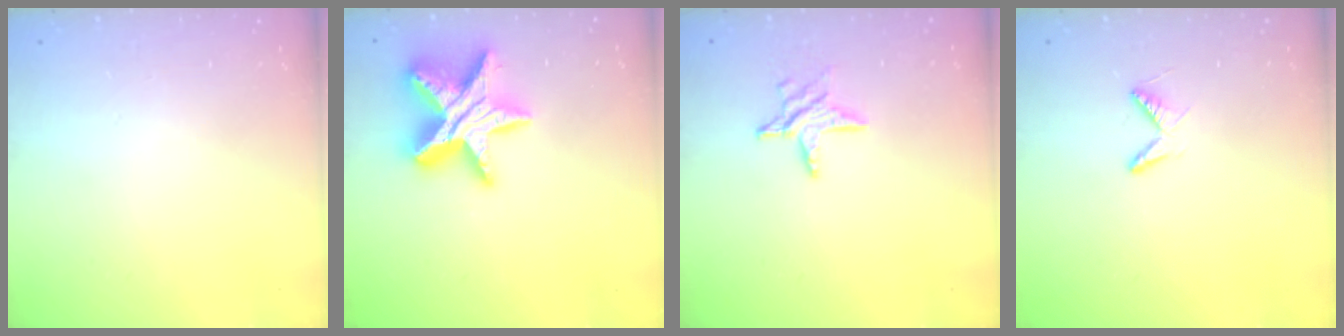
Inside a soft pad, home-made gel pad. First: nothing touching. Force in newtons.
{"total": 17.3, "press": 17.3, "slide": 1.2}
{"total": 7.3, "press": 7.2, "slide": 0.6}
{"total": 4.0, "press": 4.0, "slide": 0.5}